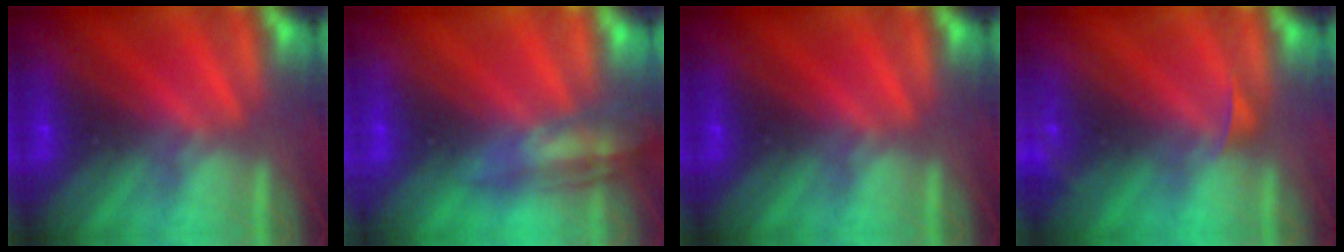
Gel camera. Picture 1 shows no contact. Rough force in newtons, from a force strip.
{"total": 2.6}
{"total": 0.0}
{"total": 2.5}